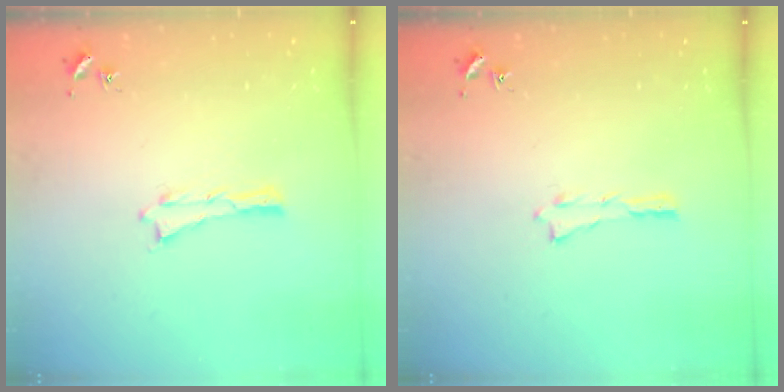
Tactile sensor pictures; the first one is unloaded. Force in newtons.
{"total": 0.0}